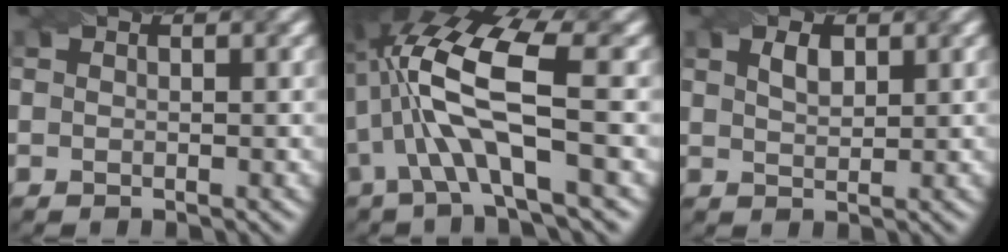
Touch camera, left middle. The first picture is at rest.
{"total": 8.5, "force": [-0.2, 2.4, 8.1], "torque": [-0.168, 0.015, -0.006]}
{"total": 1.8, "force": [1.0, 0.9, 1.2], "torque": [-0.026, 0.003, 0.021]}